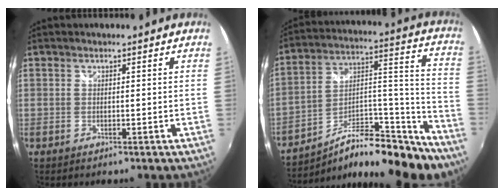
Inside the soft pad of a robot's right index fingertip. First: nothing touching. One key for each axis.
{"total": 22.2, "fx": -16.3, "fy": 7.9, "fz": 12.8, "tx": -0.181, "ty": 0.029, "tz": -0.238}